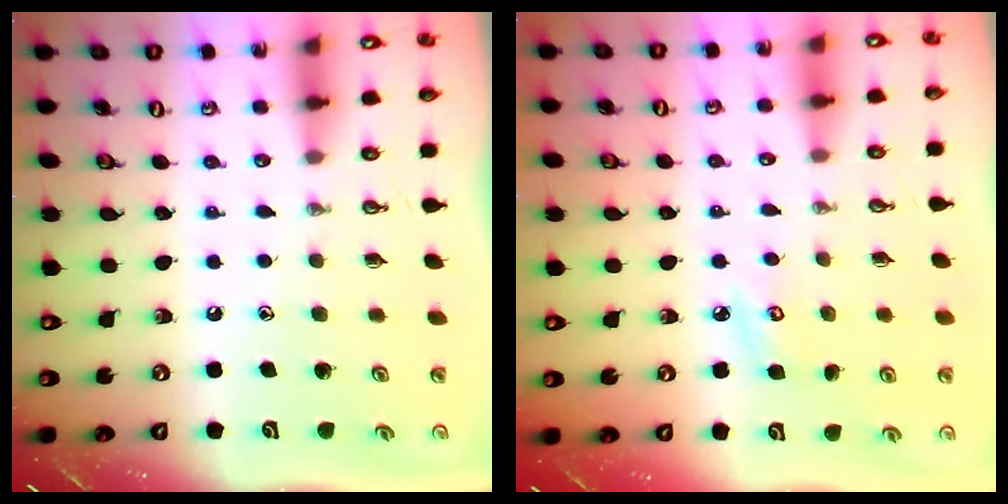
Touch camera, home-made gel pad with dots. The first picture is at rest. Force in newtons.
{"total": 4.6, "press": 4.6, "slide": 0.4}